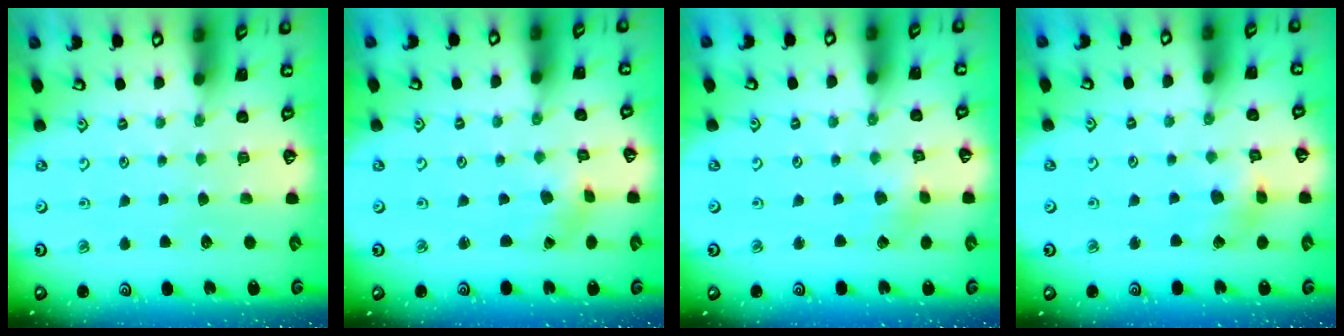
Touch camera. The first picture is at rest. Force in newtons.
{"total": 2.7, "press": 2.3, "slide": 1.3}
{"total": 2.0, "press": 2.0, "slide": 0.1}
{"total": 4.1, "press": 4.1, "slide": 0.6}